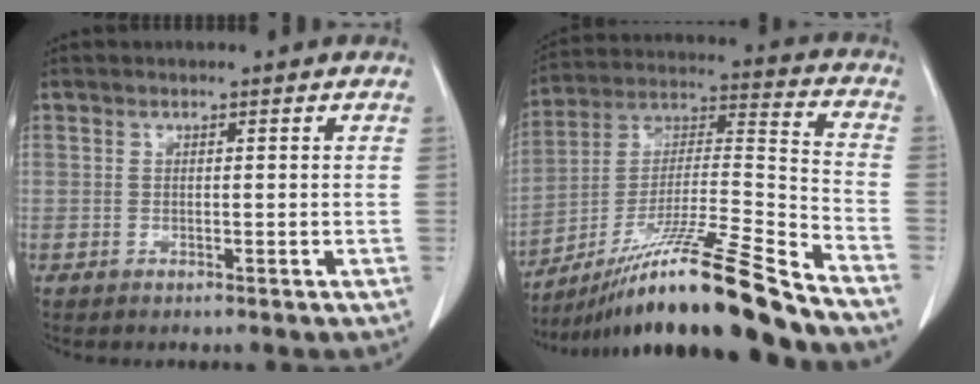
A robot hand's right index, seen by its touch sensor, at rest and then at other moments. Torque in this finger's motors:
{"motor_torque": [1.09, -1.05, 0.75, 0.21]}